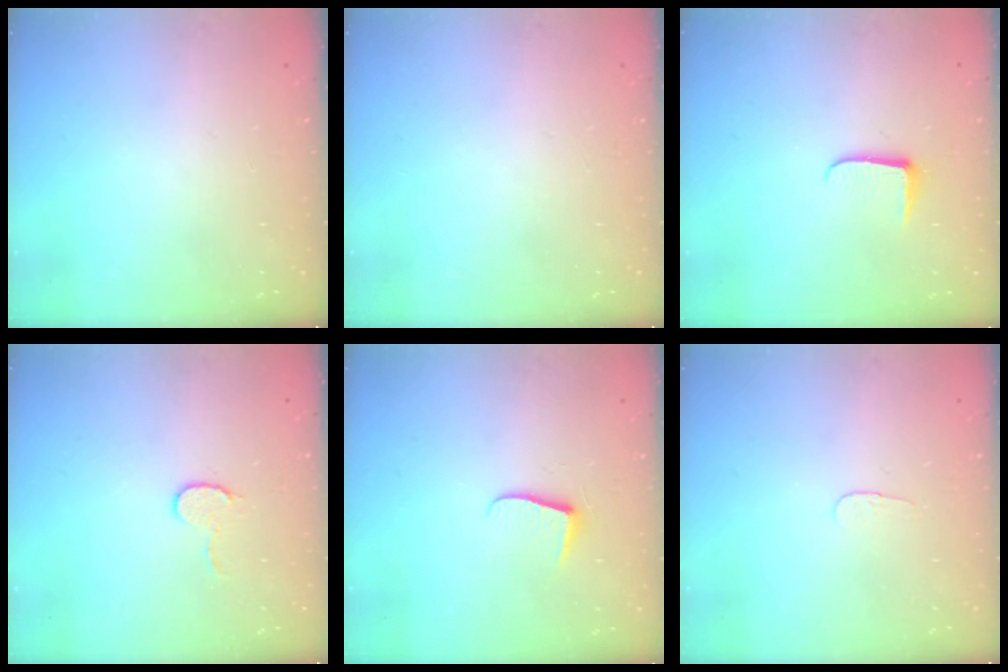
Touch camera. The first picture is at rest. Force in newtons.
{"total": 0.0}
{"total": 6.2, "press": 6.1, "slide": 0.8}
{"total": 5.9, "press": 5.9, "slide": 0.5}
{"total": 5.9, "press": 5.9, "slide": 0.6}
{"total": 2.8, "press": 2.8, "slide": 0.3}